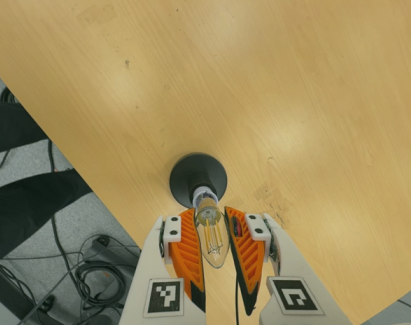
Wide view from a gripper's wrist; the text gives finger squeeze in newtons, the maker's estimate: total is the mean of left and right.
{"total": 20.4, "left": 21.6, "right": 19.2}